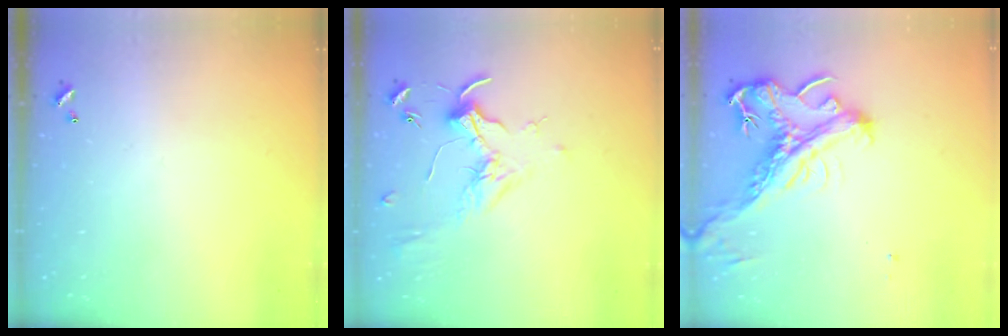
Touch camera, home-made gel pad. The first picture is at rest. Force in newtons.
{"total": 1.8, "press": 1.6, "slide": 0.7}
{"total": 2.6, "press": 2.2, "slide": 1.4}